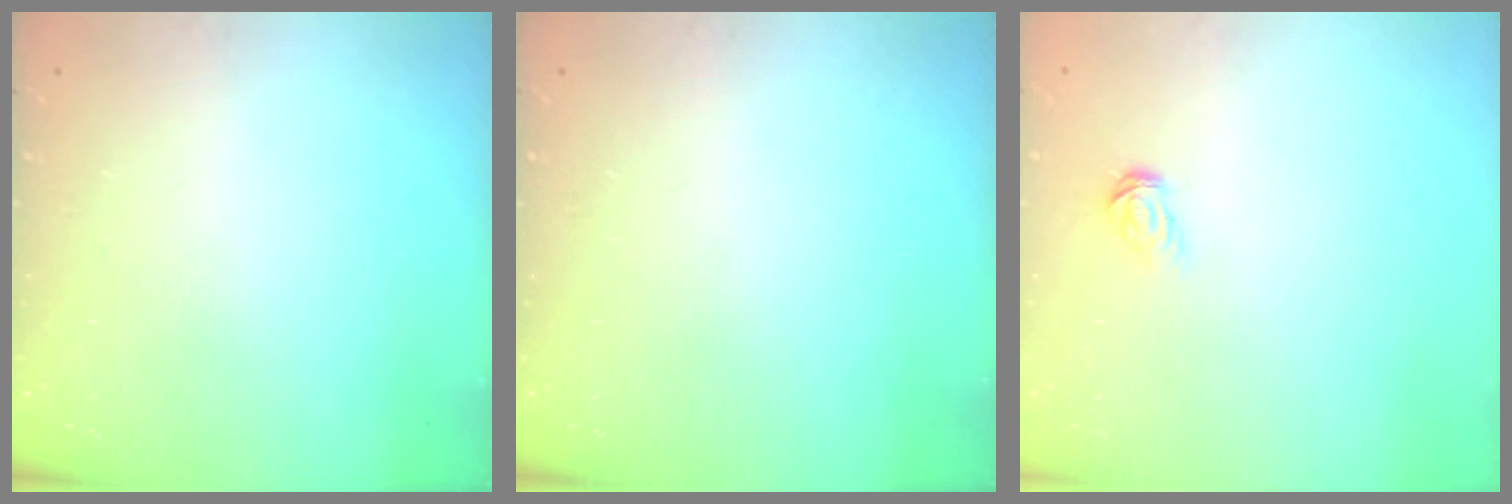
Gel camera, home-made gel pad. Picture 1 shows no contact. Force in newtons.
{"total": 0.0}
{"total": 3.5, "press": 3.5, "slide": 0.3}